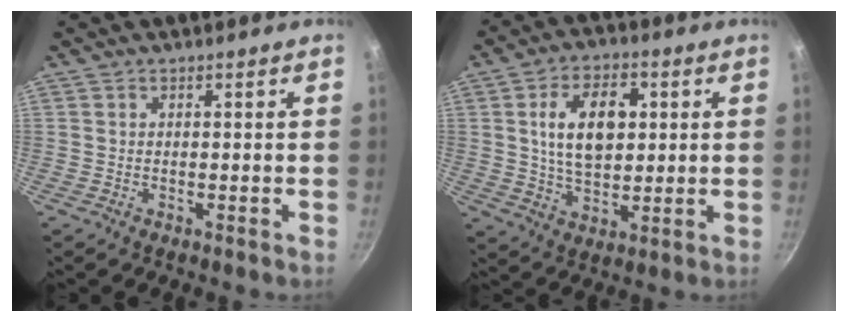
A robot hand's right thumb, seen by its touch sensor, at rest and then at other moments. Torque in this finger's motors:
{"motor_torque": [-0.46, 2.06, 1.10, -0.11, 0.40]}